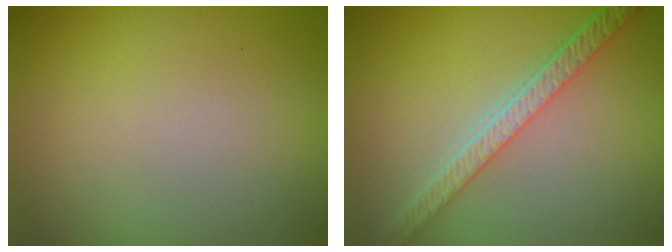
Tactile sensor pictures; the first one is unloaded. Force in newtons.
{"total": 4.8, "press": 3.8, "slide": 3.0}